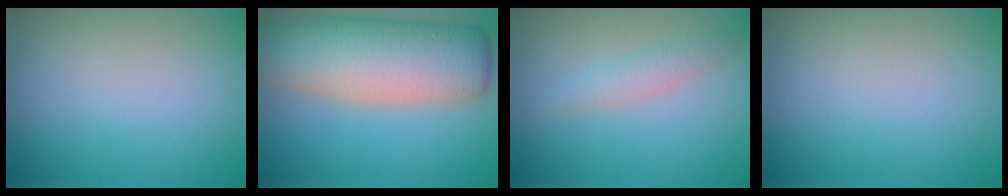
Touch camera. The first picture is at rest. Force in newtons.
{"total": 10.8, "press": 10.8, "slide": 0.4}
{"total": 1.7, "press": 1.7, "slide": 0.1}
{"total": 0.0}